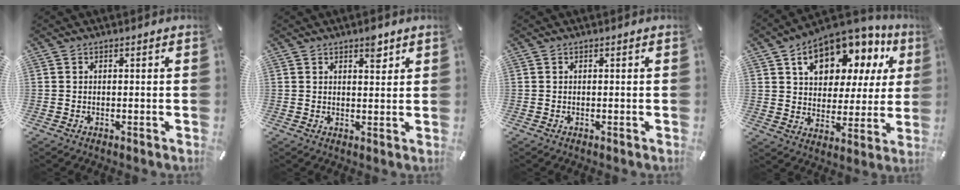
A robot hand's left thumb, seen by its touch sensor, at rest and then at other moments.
{"total": 3.8, "force": [2.5, 1.8, 2.3], "torque": [-0.009, -0.016, 0.035]}
{"total": 0.0}
{"total": 14.2, "force": [8.3, 9.1, 7.1], "torque": [-0.113, -0.055, 0.146]}